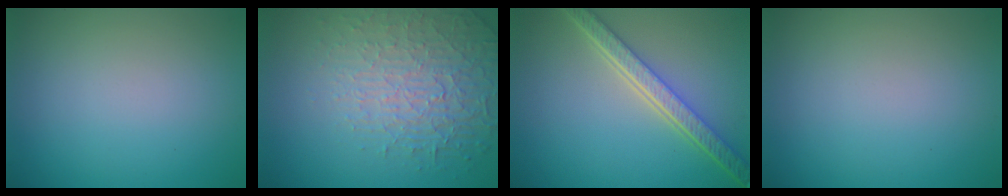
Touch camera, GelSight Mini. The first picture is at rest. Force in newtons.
{"total": 4.2, "press": 4.0, "slide": 1.2}
{"total": 5.4, "press": 4.1, "slide": 3.5}
{"total": 0.0}